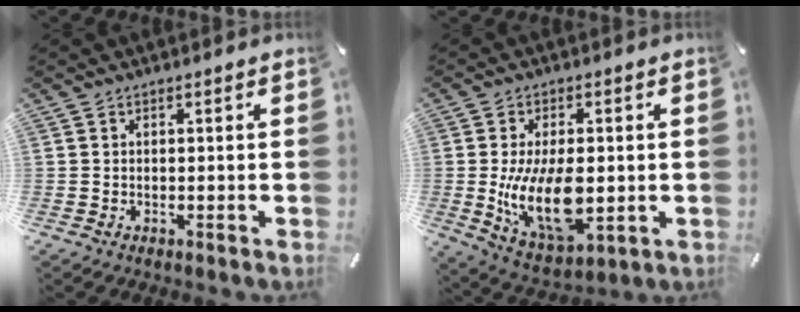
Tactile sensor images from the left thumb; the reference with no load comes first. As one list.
[{"total": 15.6, "force": [-1.0, 8.0, 13.4], "torque": [-0.259, -0.026, -0.016]}]